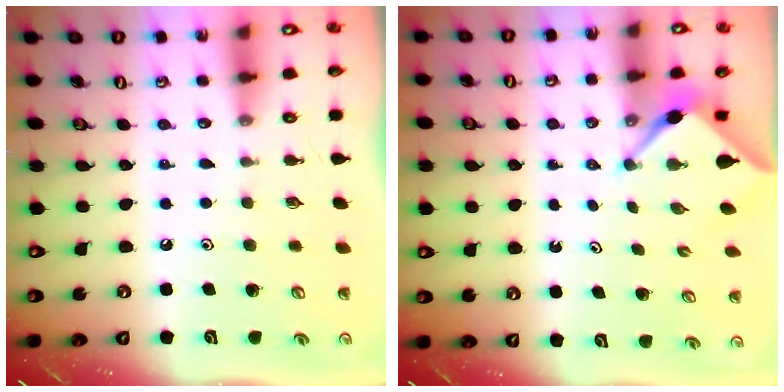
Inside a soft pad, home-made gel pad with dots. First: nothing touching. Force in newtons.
{"total": 3.3, "press": 3.3, "slide": 0.3}